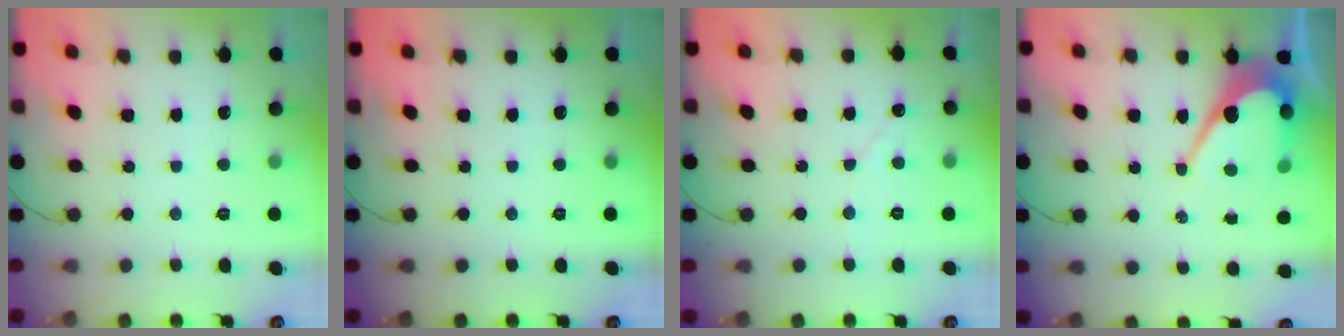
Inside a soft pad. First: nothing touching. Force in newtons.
{"total": 0.0}
{"total": 3.0, "press": 2.9, "slide": 0.3}
{"total": 10.9, "press": 10.9, "slide": 1.0}